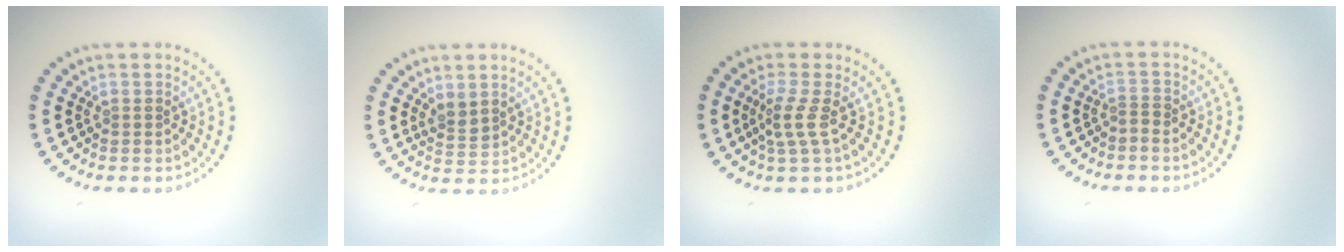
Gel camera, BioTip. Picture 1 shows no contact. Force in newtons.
{"total": 1.5, "press": 1.3, "slide": 0.7}
{"total": 2.1, "press": 1.4, "slide": 1.6}
{"total": 0.8, "press": 0.2, "slide": 0.7}